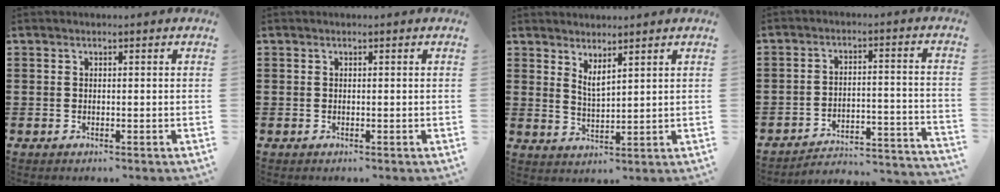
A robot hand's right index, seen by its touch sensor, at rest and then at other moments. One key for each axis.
{"total": 0.0}
{"total": 2.5, "fx": 2.3, "fy": 0.3, "fz": 1.1, "tx": -0.026, "ty": 0.001, "tz": 0.042}
{"total": 2.9, "fx": -2.6, "fy": 0.6, "fz": 1.1, "tx": -0.028, "ty": -0.011, "tz": -0.063}